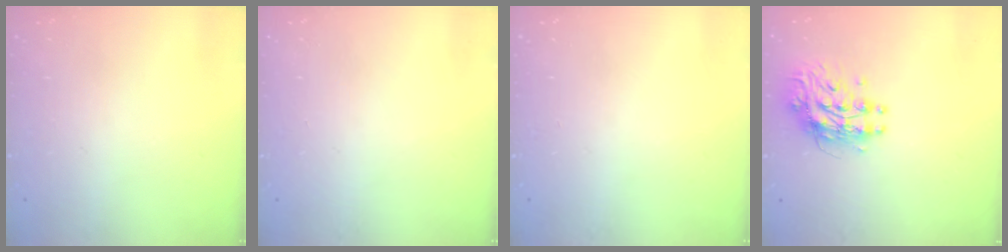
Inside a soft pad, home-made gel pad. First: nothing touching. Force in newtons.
{"total": 0.0}
{"total": 0.0}
{"total": 9.7, "press": 9.6, "slide": 0.9}